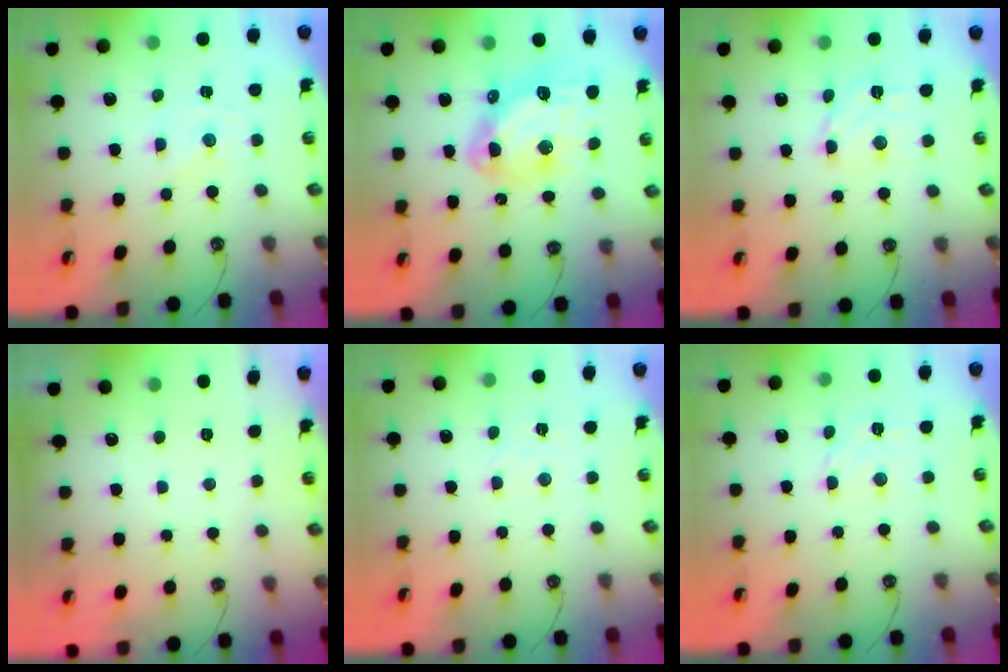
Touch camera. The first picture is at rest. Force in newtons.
{"total": 15.7, "press": 15.6, "slide": 1.6}
{"total": 6.6, "press": 6.5, "slide": 0.7}
{"total": 0.0}
{"total": 1.6, "press": 1.5, "slide": 0.4}
{"total": 3.0, "press": 3.0, "slide": 0.3}